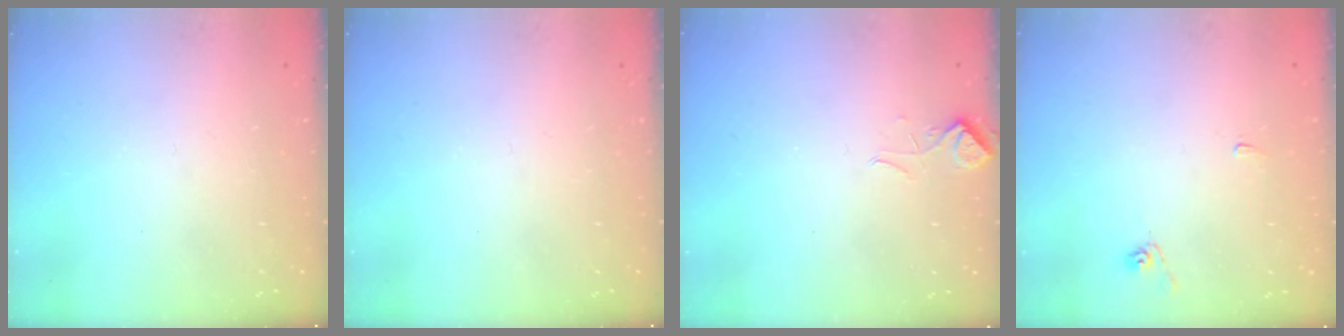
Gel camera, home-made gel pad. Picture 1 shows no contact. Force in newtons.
{"total": 0.0}
{"total": 2.2, "press": 2.1, "slide": 0.7}
{"total": 2.7, "press": 2.7, "slide": 0.2}